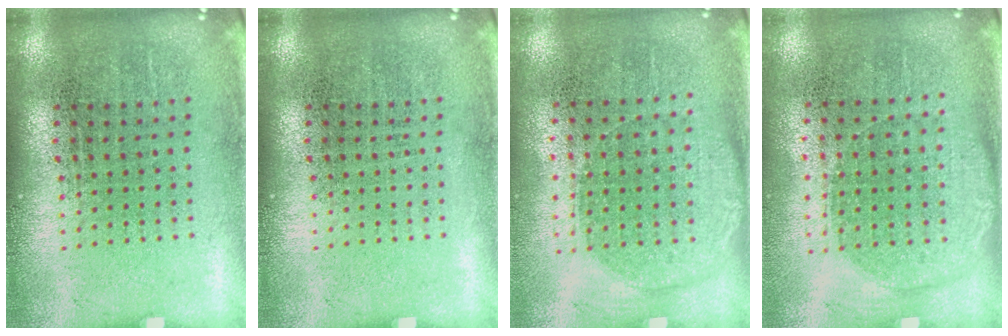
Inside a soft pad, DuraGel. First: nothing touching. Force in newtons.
{"total": 0.0}
{"total": 1.3, "press": 1.2, "slide": 0.5}
{"total": 1.3, "press": 1.2, "slide": 0.5}